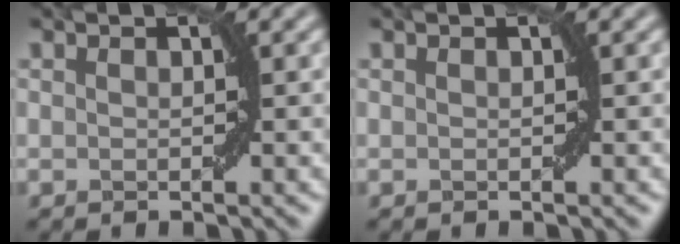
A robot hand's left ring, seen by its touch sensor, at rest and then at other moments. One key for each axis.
{"total": 0.0}